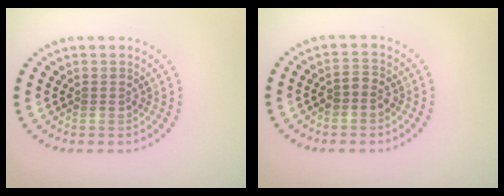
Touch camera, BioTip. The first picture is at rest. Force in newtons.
{"total": 1.6, "press": 1.6, "slide": 0.5}